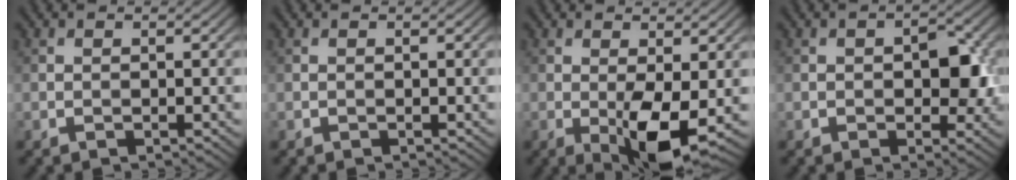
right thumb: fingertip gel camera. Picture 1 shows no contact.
{"total": 0.0}
{"total": 6.2, "force": [-1.2, 1.9, 5.8], "torque": [-0.103, -0.003, -0.019]}
{"total": 4.5, "force": [-0.1, 2.6, 3.7], "torque": [-0.054, -0.005, 0.000]}